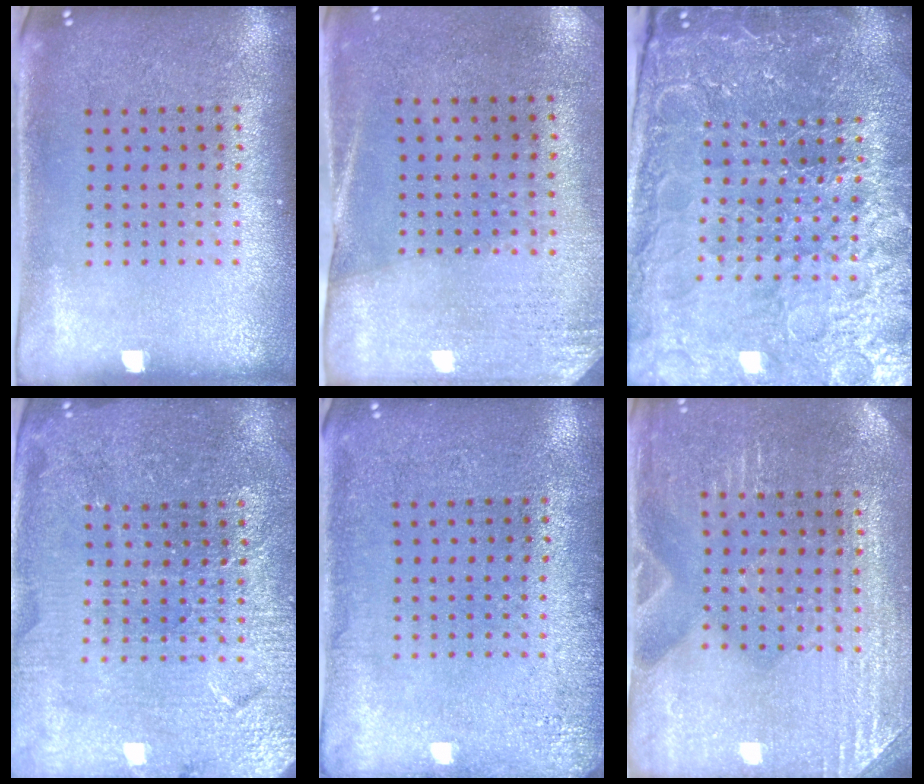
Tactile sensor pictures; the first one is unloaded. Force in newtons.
{"total": 2.7, "press": 2.3, "slide": 1.4}
{"total": 5.5, "press": 5.0, "slide": 2.3}
{"total": 4.1, "press": 3.9, "slide": 1.2}
{"total": 2.0, "press": 2.0, "slide": 0.3}
{"total": 2.9, "press": 2.9, "slide": 0.3}